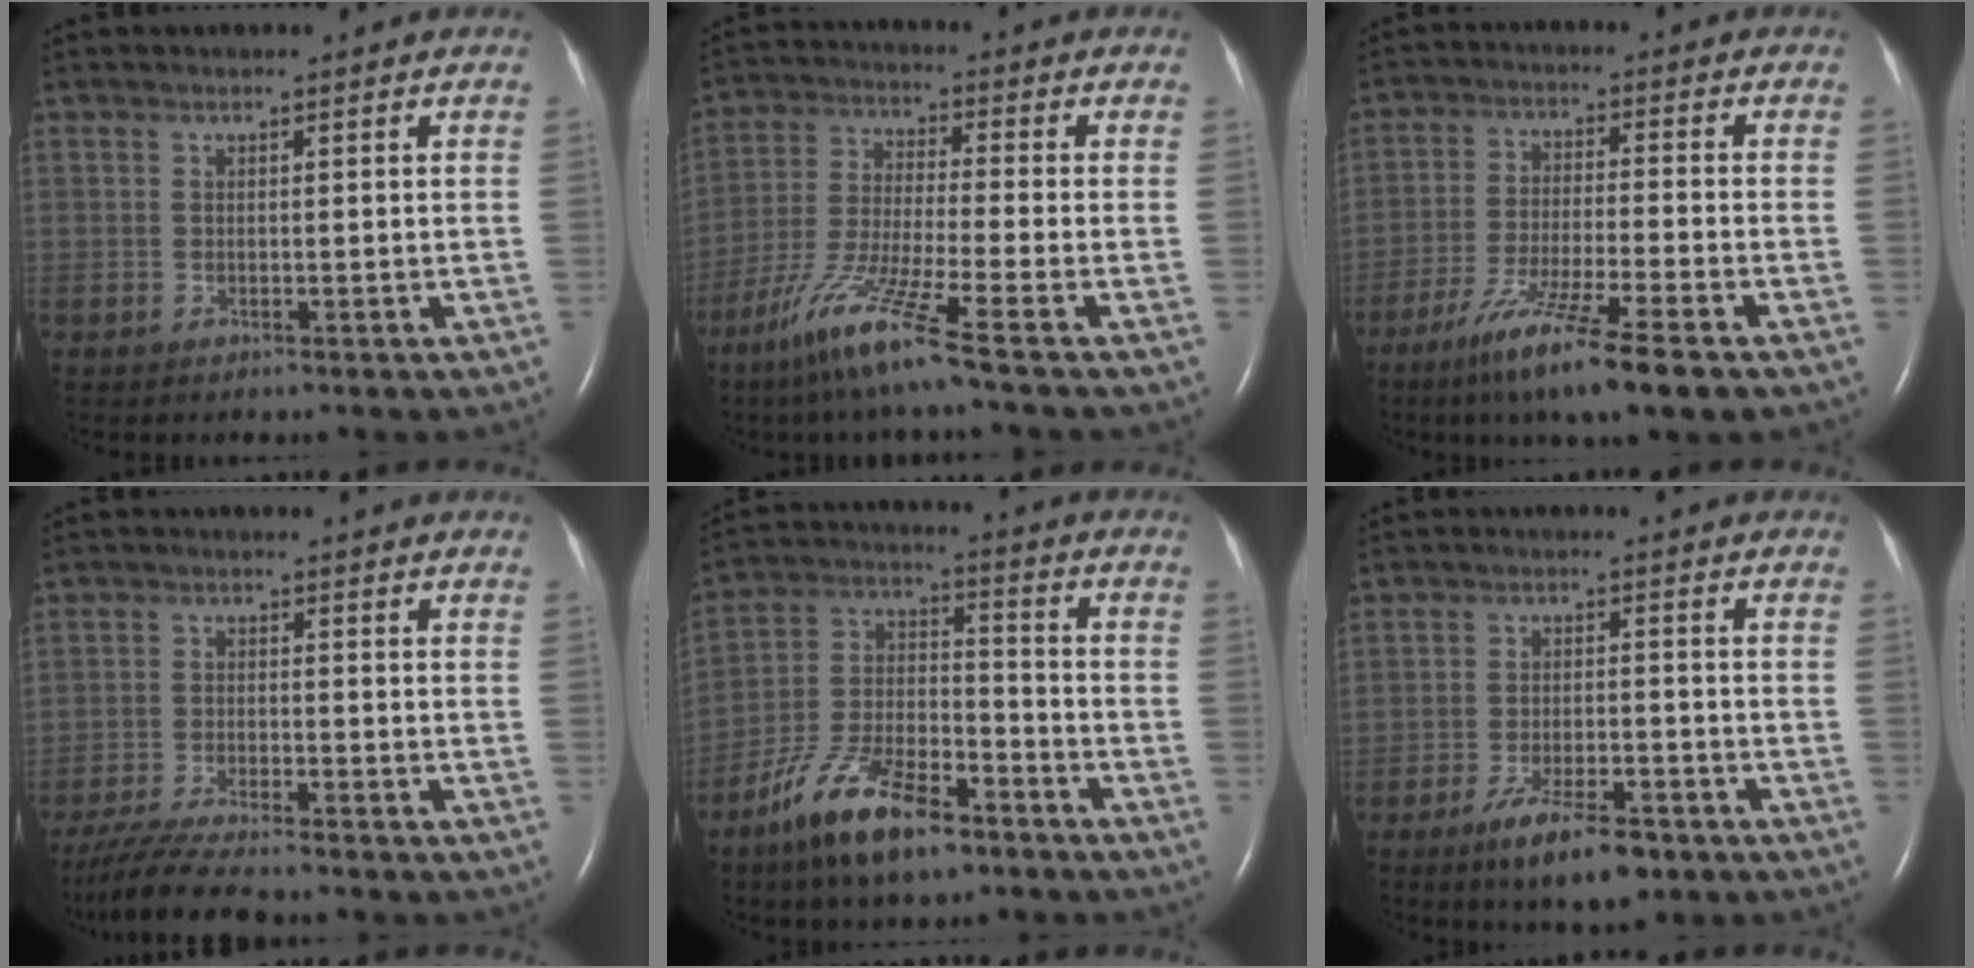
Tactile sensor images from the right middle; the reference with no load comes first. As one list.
[{"total": 11.0, "force": [-7.0, -1.3, 8.4], "torque": [-0.175, -0.040, -0.137]}, {"total": 12.0, "force": [-7.6, -0.1, 9.2], "torque": [-0.176, -0.038, -0.133]}, {"total": 9.3, "force": [-8.1, 0.3, 4.5], "torque": [-0.082, -0.028, -0.137]}, {"total": 11.1, "force": [-7.3, -1.2, 8.4], "torque": [-0.176, -0.040, -0.142]}, {"total": 8.5, "force": [-5.7, 2.1, 6.0], "torque": [-0.107, -0.010, -0.092]}]